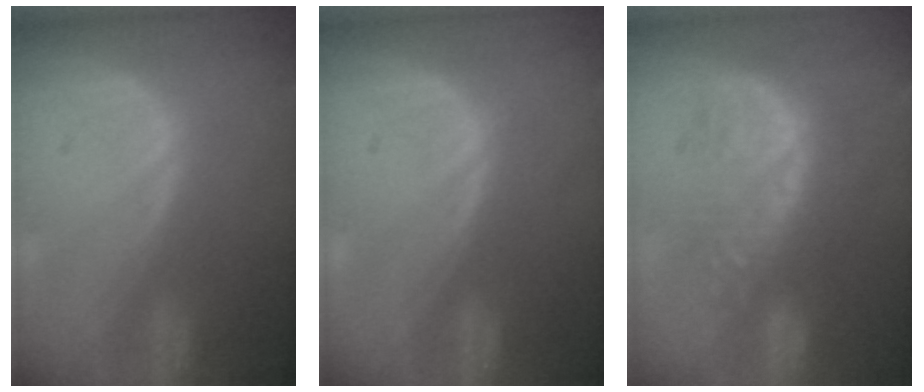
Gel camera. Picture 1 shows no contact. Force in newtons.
{"total": 0.0}
{"total": 9.6, "press": 8.5, "slide": 4.4}